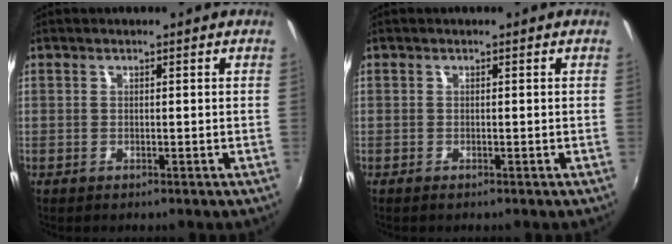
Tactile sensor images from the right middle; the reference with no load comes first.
{"total": 0.0}